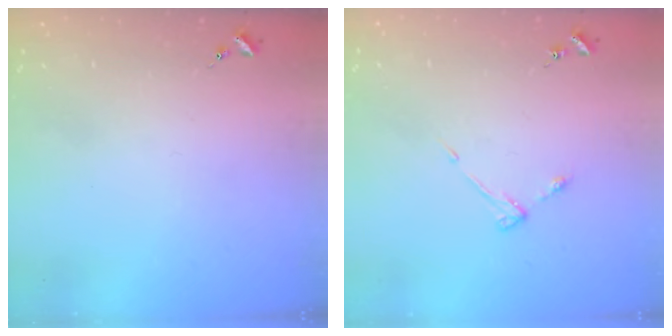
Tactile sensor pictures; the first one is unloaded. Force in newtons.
{"total": 3.6, "press": 3.6, "slide": 0.5}